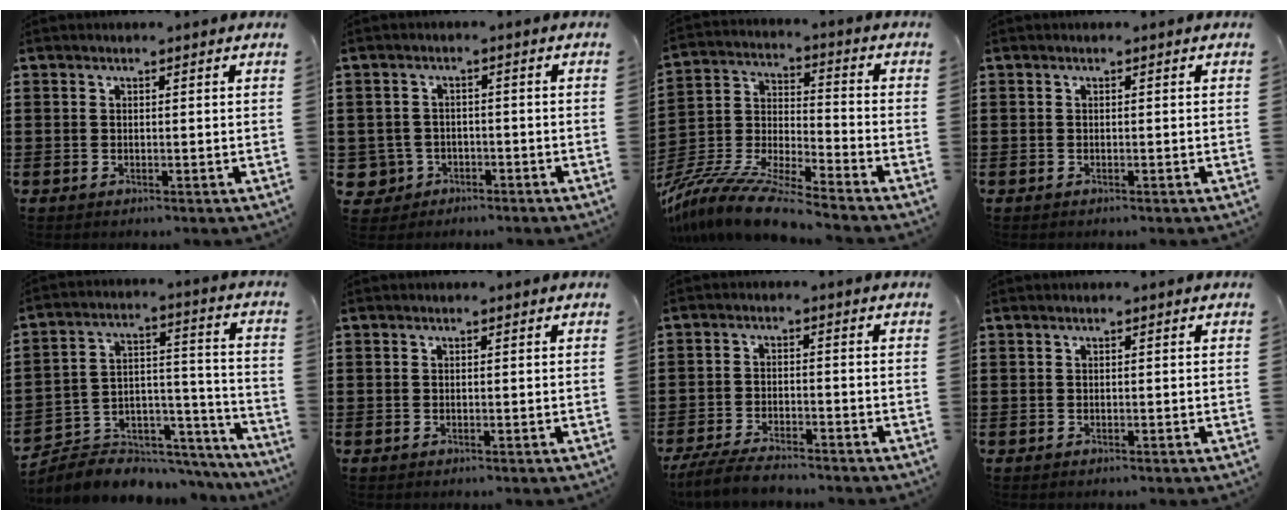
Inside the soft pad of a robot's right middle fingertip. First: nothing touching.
{"total": 3.1, "force": [-1.7, 2.5, 0.9], "torque": [-0.039, -0.003, -0.040]}
{"total": 11.0, "force": [-10.2, 0.4, 4.1], "torque": [-0.091, 0.006, -0.211]}
{"total": 0.0}
{"total": 5.8, "force": [-5.3, 2.4, 0.4], "torque": [-0.012, 0.003, -0.103]}
{"total": 0.0}
{"total": 4.7, "force": [-4.3, 0.7, 1.7], "torque": [-0.041, -0.005, -0.086]}
{"total": 0.0}